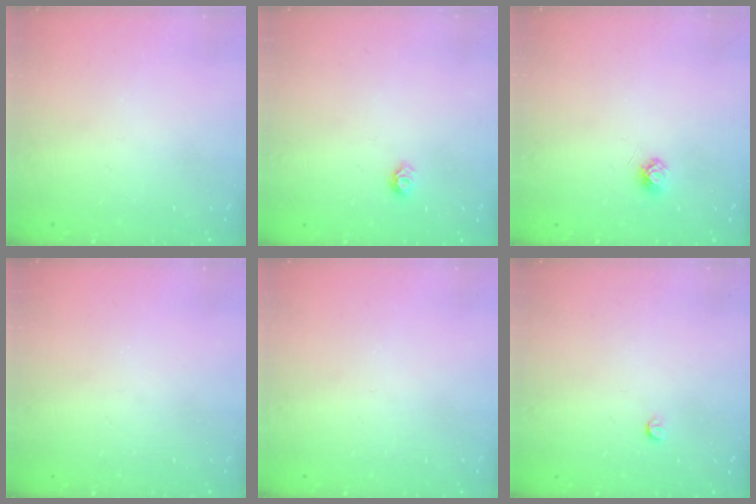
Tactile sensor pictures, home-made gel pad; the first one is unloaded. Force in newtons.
{"total": 5.9, "press": 5.8, "slide": 0.7}
{"total": 3.9, "press": 3.8, "slide": 0.7}
{"total": 0.0}
{"total": 0.0}
{"total": 3.2, "press": 3.2, "slide": 0.4}